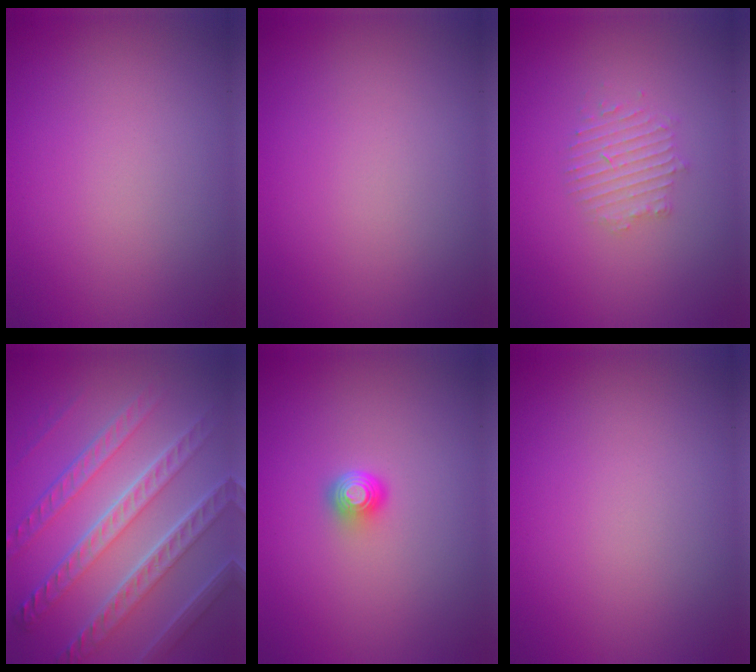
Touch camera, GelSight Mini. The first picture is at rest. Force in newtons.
{"total": 0.0}
{"total": 2.1, "press": 2.1, "slide": 0.4}
{"total": 8.6, "press": 6.2, "slide": 6.0}
{"total": 1.6, "press": 1.2, "slide": 1.1}
{"total": 0.0}